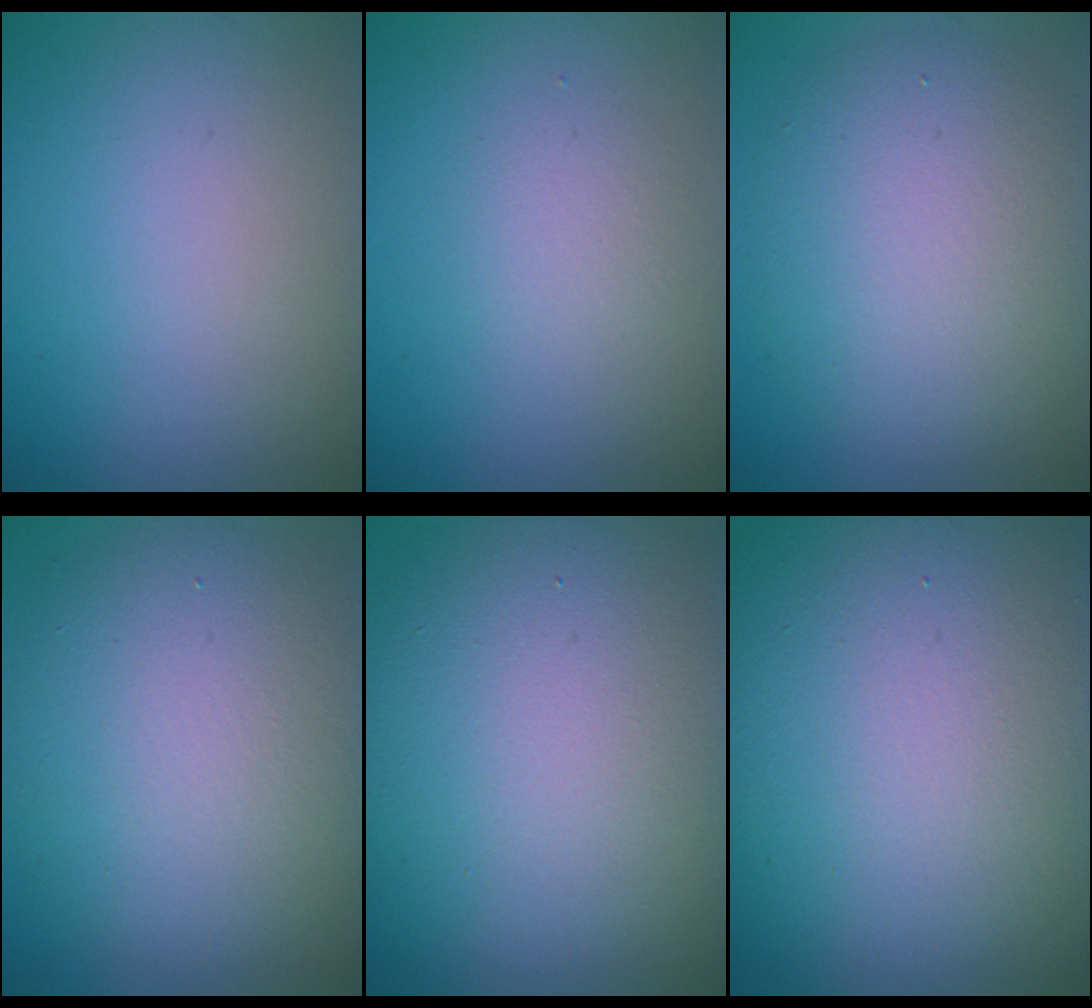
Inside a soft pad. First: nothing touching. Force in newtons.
{"total": 1.6, "press": 1.6, "slide": 0.2}
{"total": 7.3, "press": 7.2, "slide": 0.8}
{"total": 10.7, "press": 10.7, "slide": 0.4}
{"total": 16.6, "press": 16.5, "slide": 1.5}
{"total": 19.7, "press": 19.7, "slide": 0.7}